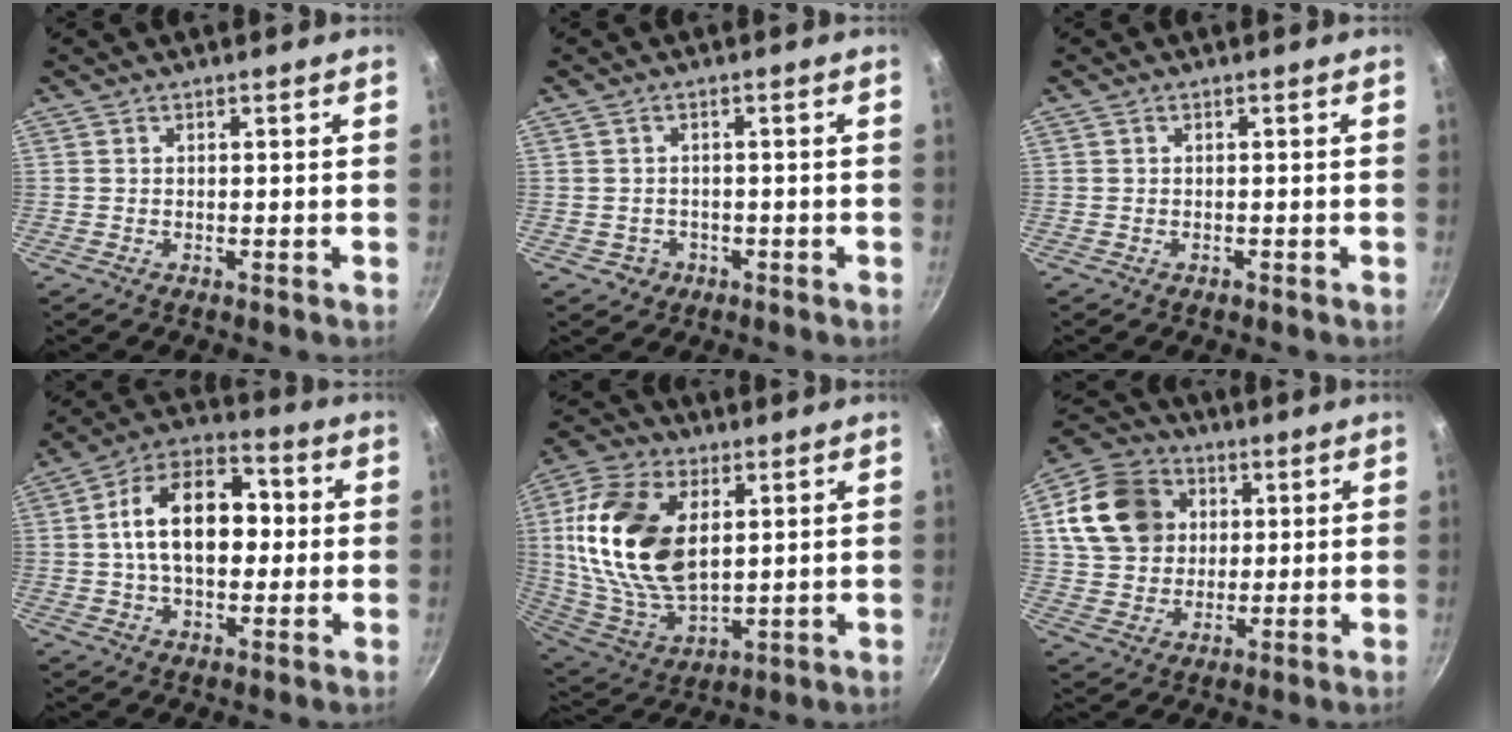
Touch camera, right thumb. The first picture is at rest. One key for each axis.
{"total": 2.9, "fx": -0.9, "fy": 2.6, "fz": 0.7, "tx": -0.002, "ty": 0.008, "tz": -0.004}
{"total": 0.7, "fx": -0.3, "fy": 0.5, "fz": 0.3, "tx": -0.004, "ty": 0.002, "tz": -0.003}
{"total": 16.6, "fx": 1.2, "fy": 10.5, "fz": 12.9, "tx": -0.171, "ty": 0.031, "tz": 0.001}
{"total": 21.7, "fx": 4.9, "fy": 13.0, "fz": 16.7, "tx": -0.313, "ty": -0.016, "tz": 0.099}
{"total": 15.8, "fx": 4.4, "fy": 13.0, "fz": 7.9, "tx": -0.126, "ty": 0.009, "tz": 0.077}